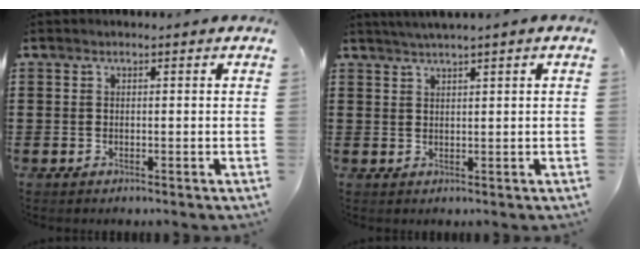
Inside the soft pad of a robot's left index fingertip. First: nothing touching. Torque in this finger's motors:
{"motor_torque": [0.22, -0.26, 0.34, 0.10]}